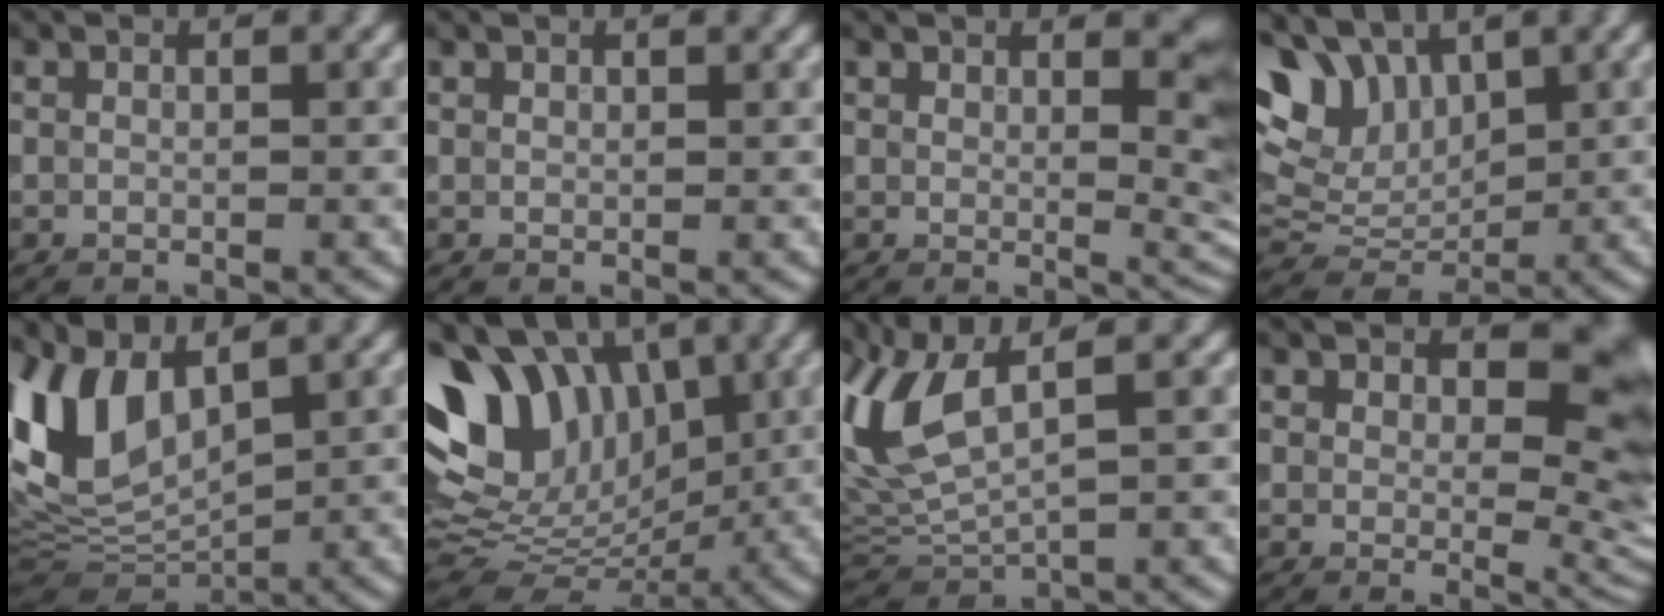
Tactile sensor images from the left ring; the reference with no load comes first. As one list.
[{"total": 0.7, "force": [0.6, 0.3, 0.1], "torque": [0.000, 0.001, 0.013]}, {"total": 5.5, "force": [2.8, 2.0, 4.3], "torque": [-0.049, -0.003, 0.047]}, {"total": 7.1, "force": [3.7, 4.4, 4.1], "torque": [-0.082, 0.010, 0.066]}, {"total": 9.0, "force": [3.3, 4.7, 6.9], "torque": [-0.162, 0.003, 0.062]}, {"total": 12.7, "force": [4.2, 8.5, 8.5], "torque": [-0.154, 0.021, 0.071]}, {"total": 7.9, "force": [2.9, 3.1, 6.6], "torque": [-0.160, 0.008, 0.057]}, {"total": 8.6, "force": [3.2, 4.9, 6.2], "torque": [-0.075, -0.014, 0.054]}]